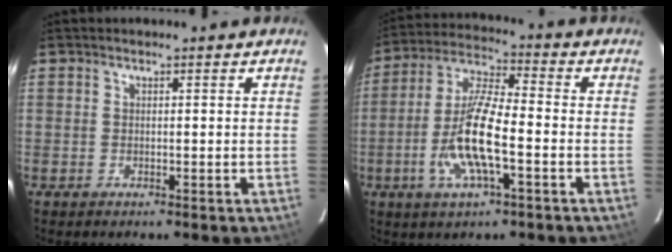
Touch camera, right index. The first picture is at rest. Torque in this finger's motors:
{"motor_torque": [1.41, -0.73, 0.84, 0.21]}